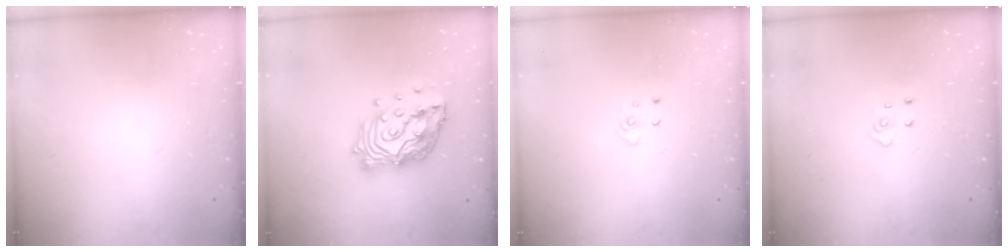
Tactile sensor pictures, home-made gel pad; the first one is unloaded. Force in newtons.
{"total": 17.4, "press": 17.1, "slide": 3.2}
{"total": 4.7, "press": 4.6, "slide": 0.4}
{"total": 3.9, "press": 3.8, "slide": 0.4}